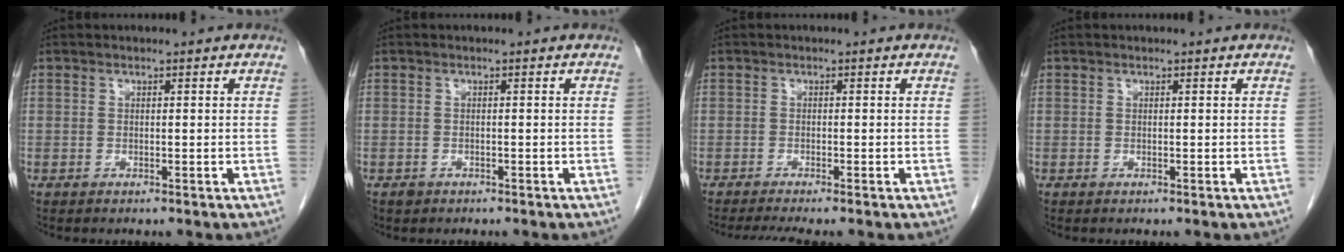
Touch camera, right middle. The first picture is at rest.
{"total": 0.8, "force": [-0.5, 0.6, 0.1], "torque": [-0.007, 0.001, -0.007]}
{"total": 4.1, "force": [-3.4, -0.1, 2.2], "torque": [-0.030, -0.009, -0.054]}
{"total": 0.0}